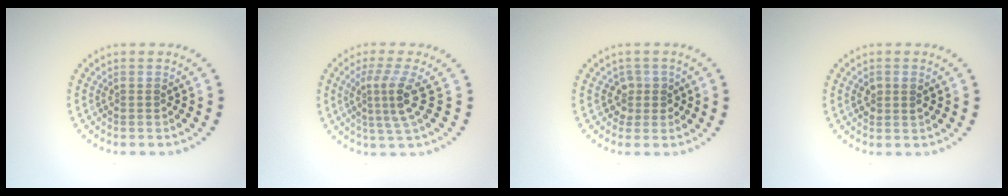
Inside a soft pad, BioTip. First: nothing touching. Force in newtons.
{"total": 3.5, "press": 2.4, "slide": 2.5}
{"total": 1.8, "press": 1.4, "slide": 1.2}
{"total": 1.4, "press": 1.4, "slide": 0.2}